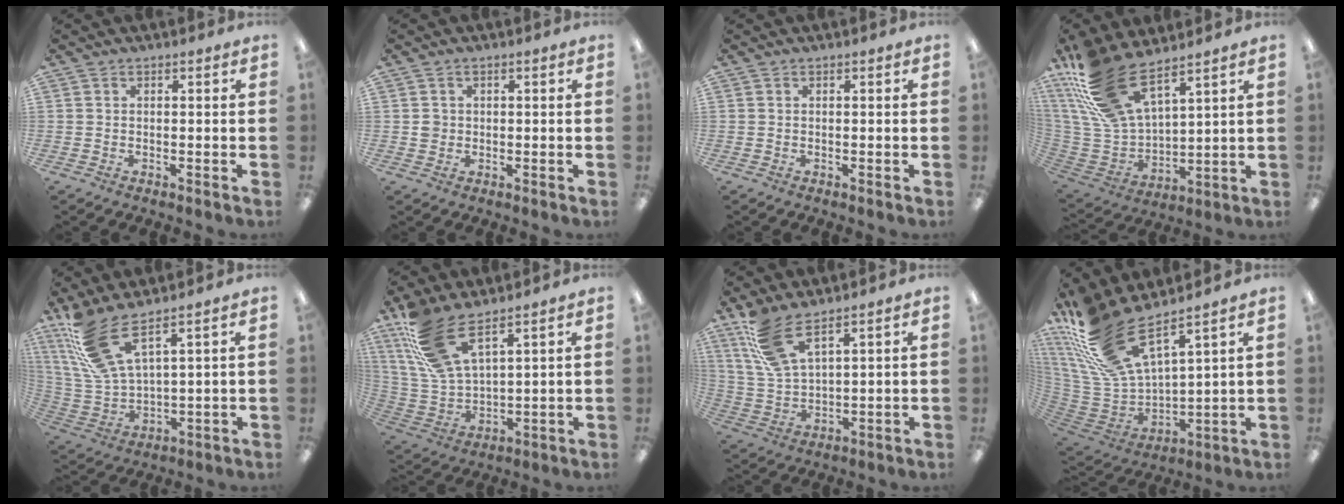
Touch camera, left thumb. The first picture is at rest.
{"total": 2.1, "force": [0.2, 1.9, 0.7], "torque": [-0.007, 0.002, 0.000]}
{"total": 0.0}
{"total": 19.1, "force": [13.4, 7.8, 11.2], "torque": [-0.259, -0.073, 0.250]}
{"total": 14.2, "force": [9.3, 4.5, 9.8], "torque": [-0.230, -0.044, 0.169]}
{"total": 15.6, "force": [10.5, 5.8, 10.0], "torque": [-0.229, -0.041, 0.194]}
{"total": 11.5, "force": [8.4, 3.6, 7.1], "torque": [-0.157, -0.028, 0.160]}
{"total": 20.7, "force": [15.7, 6.5, 11.8], "torque": [-0.264, -0.108, 0.280]}